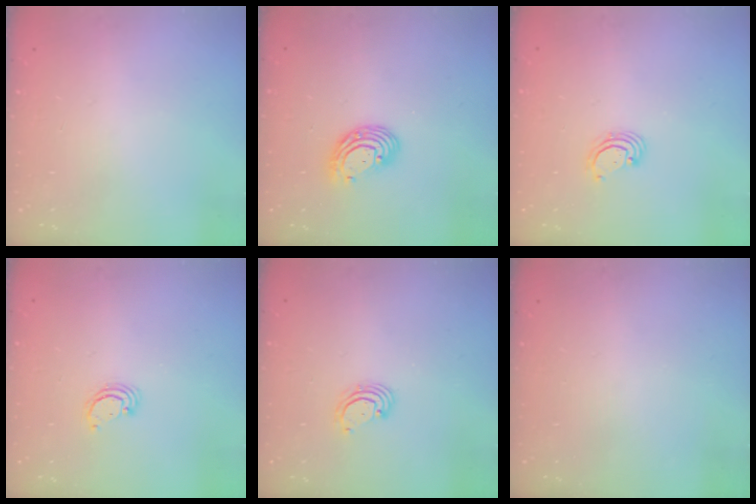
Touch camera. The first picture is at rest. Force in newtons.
{"total": 8.2, "press": 8.1, "slide": 1.3}
{"total": 2.8, "press": 2.8, "slide": 0.3}
{"total": 2.6, "press": 2.6, "slide": 0.3}
{"total": 2.5, "press": 2.5, "slide": 0.3}
{"total": 0.0}